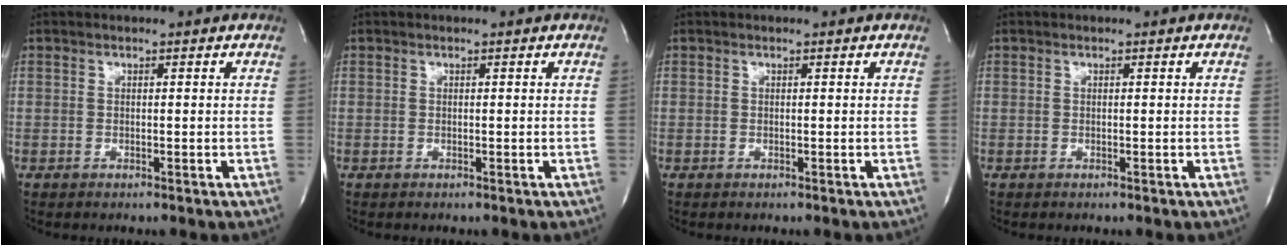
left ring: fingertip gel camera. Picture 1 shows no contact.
{"total": 0.0}
{"total": 0.0}
{"total": 0.0}